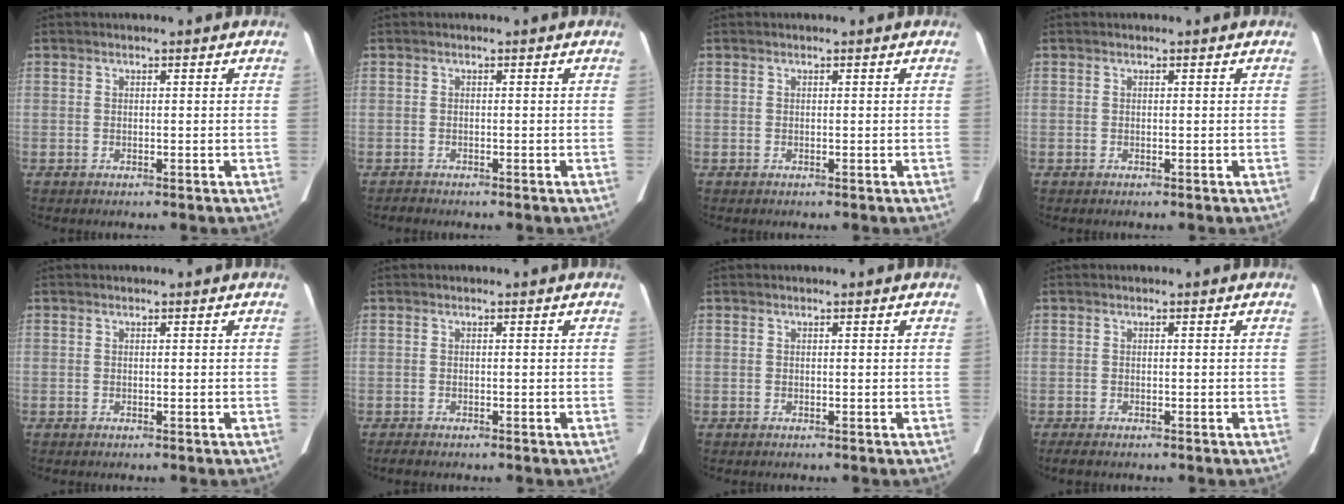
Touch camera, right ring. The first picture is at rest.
{"total": 0.7, "force": [-0.7, 0.1, 0.0], "torque": [-0.007, -0.003, -0.013]}
{"total": 0.0}
{"total": 0.0}
{"total": 0.0}
{"total": 1.0, "force": [-0.8, 0.2, 0.4], "torque": [-0.017, -0.004, -0.012]}
{"total": 0.0}
{"total": 1.6, "force": [-1.2, 0.5, 0.9], "torque": [-0.021, -0.005, -0.014]}